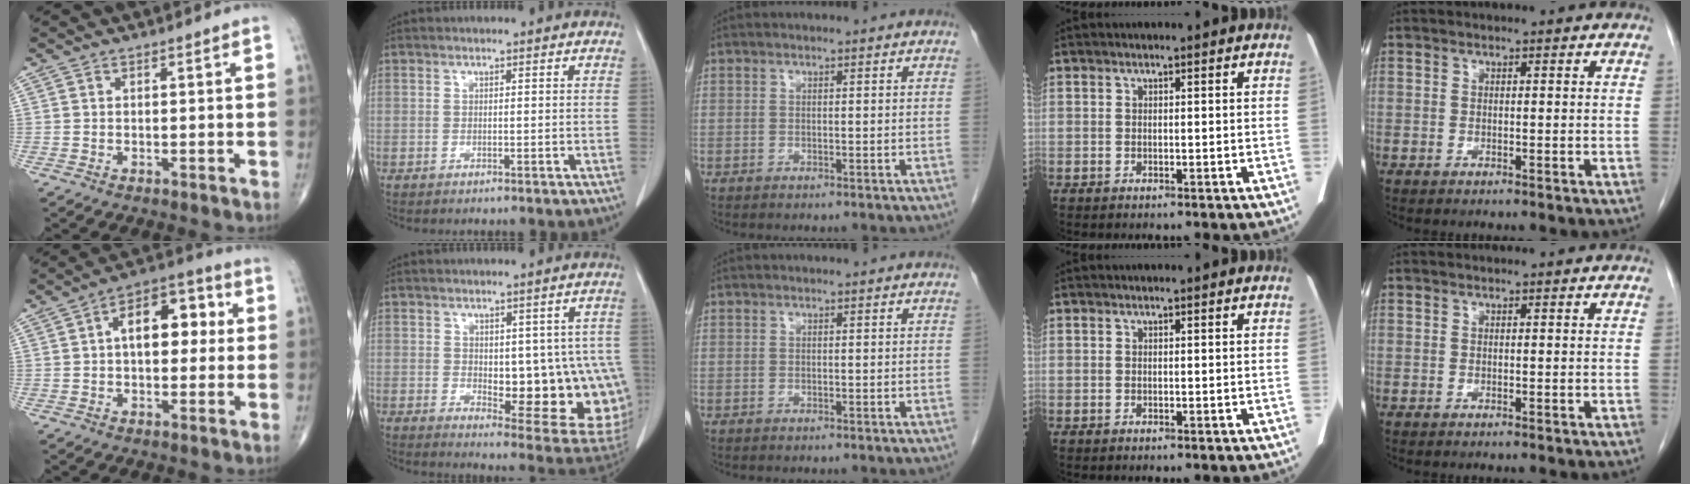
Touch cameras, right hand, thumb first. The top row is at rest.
{"thumb": {"total": 12.0, "force": [1.7, 6.9, 9.7], "torque": [-0.117, 0.030, 0.016]}, "index": {"total": 15.9, "force": [-1.6, 6.3, 14.5], "torque": [-0.123, 0.005, 0.004]}}